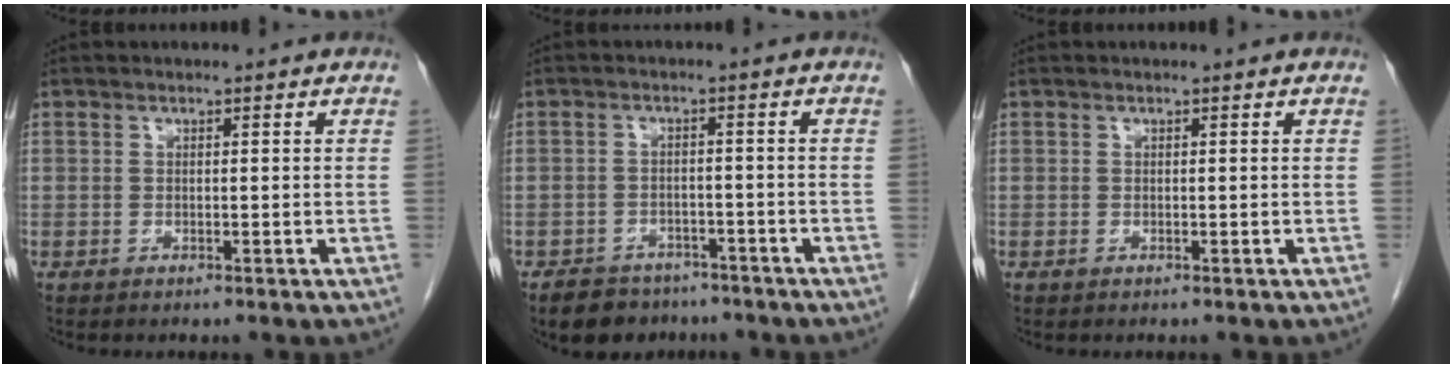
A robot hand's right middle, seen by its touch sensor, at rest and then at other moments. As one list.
[{"total": 6.9, "force": [-5.4, 3.9, 1.6], "torque": [-0.025, 0.003, -0.078]}, {"total": 0.0}]